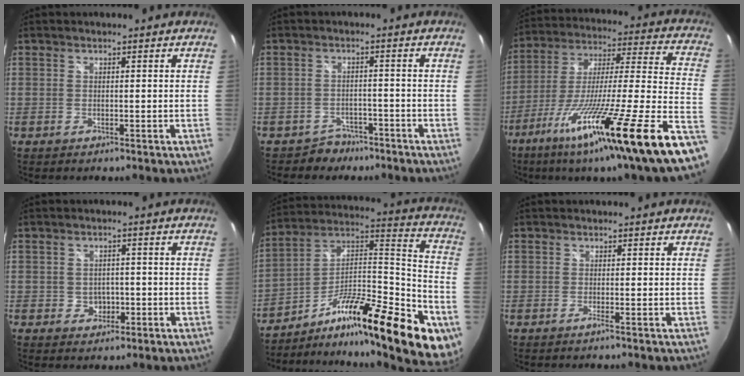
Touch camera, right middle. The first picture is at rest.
{"total": 4.4, "force": [-3.4, 2.8, -0.1], "torque": [-0.004, 0.013, -0.053]}
{"total": 30.5, "force": [-19.0, -0.6, 23.9], "torque": [-0.364, -0.080, -0.307]}
{"total": 3.3, "force": [-0.9, 2.9, 1.2], "torque": [-0.023, 0.005, -0.009]}
{"total": 29.3, "force": [-15.8, 7.6, 23.5], "torque": [-0.327, 0.014, -0.247]}
{"total": 0.6, "force": [-0.4, -0.2, 0.4], "torque": [-0.004, -0.004, -0.010]}